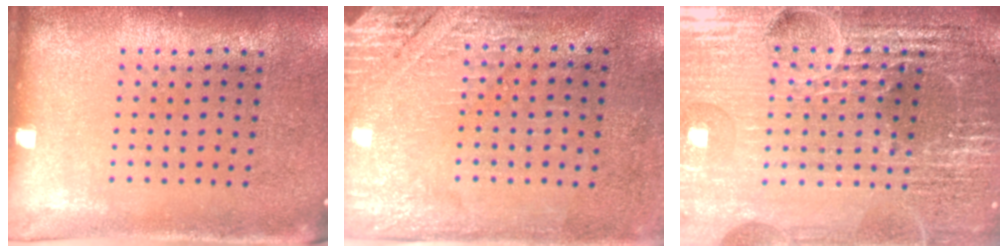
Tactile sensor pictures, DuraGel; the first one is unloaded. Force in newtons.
{"total": 2.7, "press": 2.4, "slide": 1.3}
{"total": 6.7, "press": 5.8, "slide": 3.3}